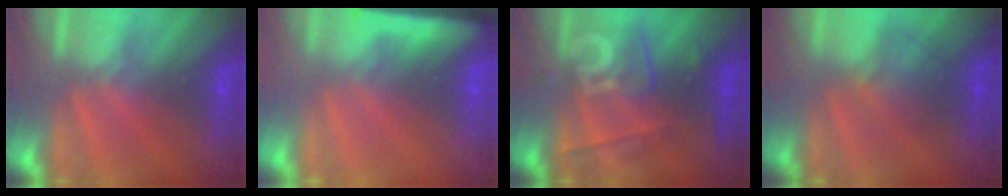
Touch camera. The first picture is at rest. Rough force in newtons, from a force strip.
{"total": 9.0}
{"total": 2.5}
{"total": 1.8}